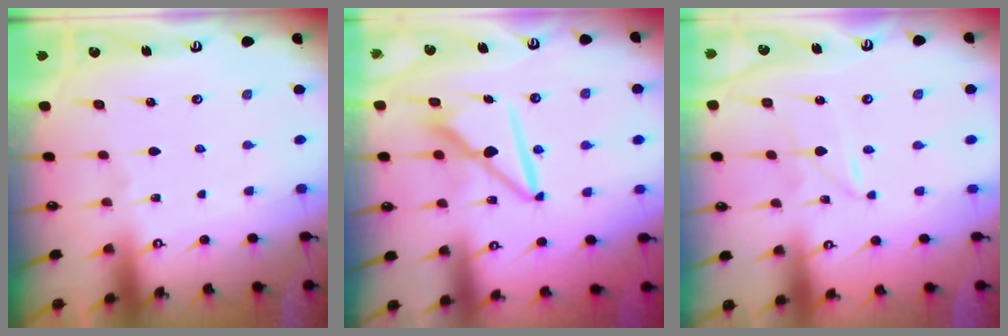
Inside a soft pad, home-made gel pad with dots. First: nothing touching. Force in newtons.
{"total": 11.0, "press": 10.9, "slide": 0.6}
{"total": 2.7, "press": 2.7, "slide": 0.2}